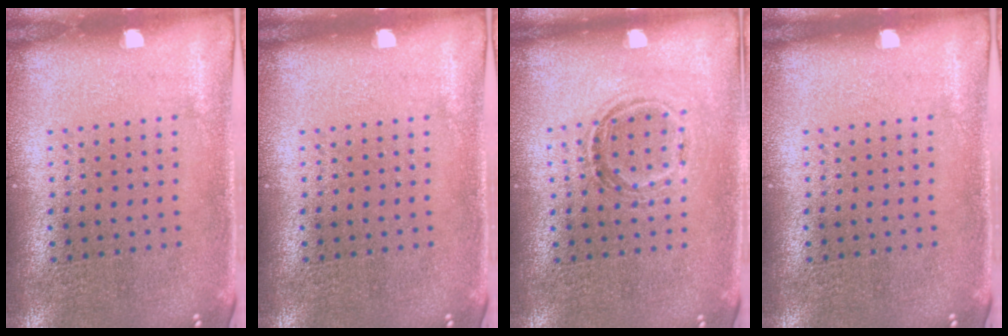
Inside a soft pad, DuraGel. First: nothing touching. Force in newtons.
{"total": 0.0}
{"total": 1.1, "press": 0.9, "slide": 0.6}
{"total": 0.0}